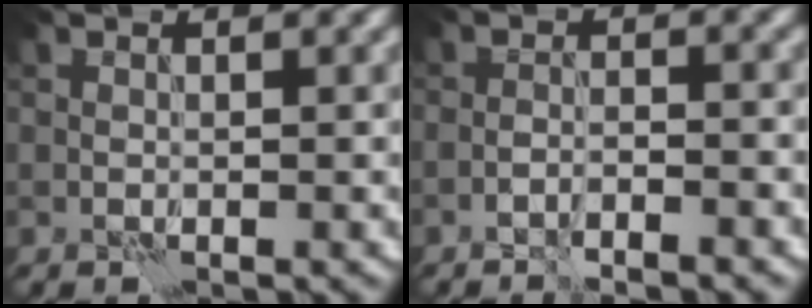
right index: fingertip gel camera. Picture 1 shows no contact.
{"total": 2.1, "force": [-1.8, 0.2, 1.0], "torque": [-0.017, 0.008, -0.035]}